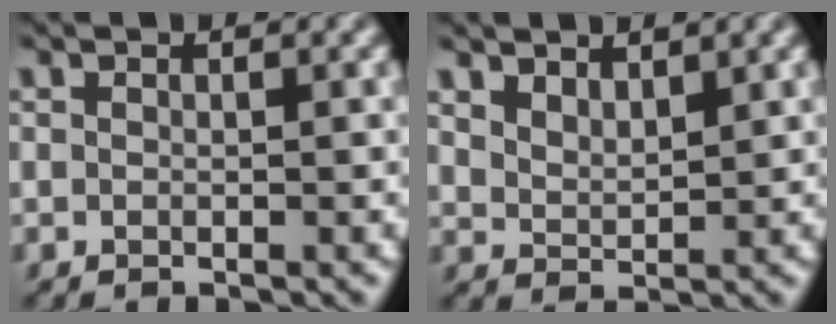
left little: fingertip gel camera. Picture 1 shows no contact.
{"total": 2.5, "force": [2.0, 1.0, 1.1], "torque": [-0.030, 0.001, 0.043]}